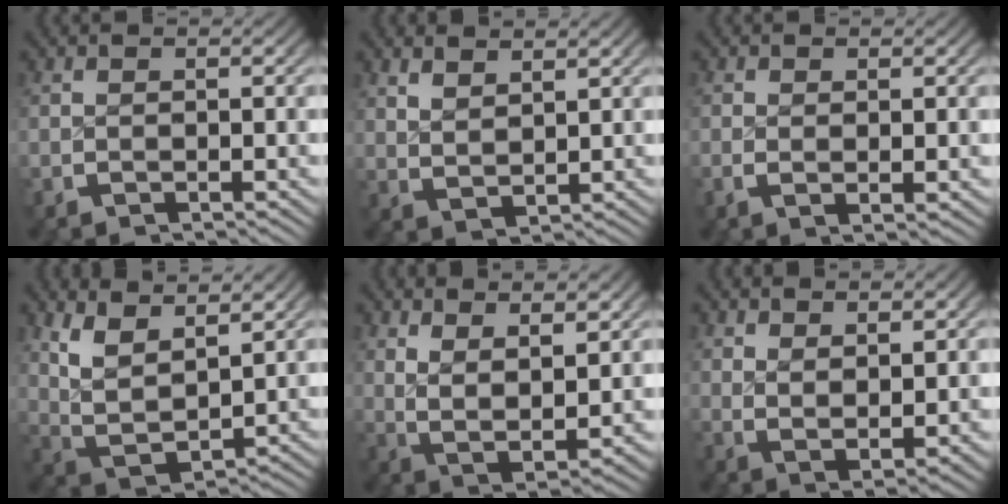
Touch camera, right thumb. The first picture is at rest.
{"total": 2.4, "force": [1.9, 0.9, 1.1], "torque": [-0.018, -0.005, 0.049]}
{"total": 1.1, "force": [0.1, 0.4, 1.0], "torque": [-0.021, -0.009, 0.007]}
{"total": 7.2, "force": [2.2, 4.6, 5.0], "torque": [-0.118, -0.020, 0.049]}
{"total": 6.5, "force": [1.1, 3.7, 5.2], "torque": [-0.110, -0.031, 0.036]}
{"total": 3.5, "force": [1.6, 1.7, 2.5], "torque": [-0.046, -0.015, 0.044]}